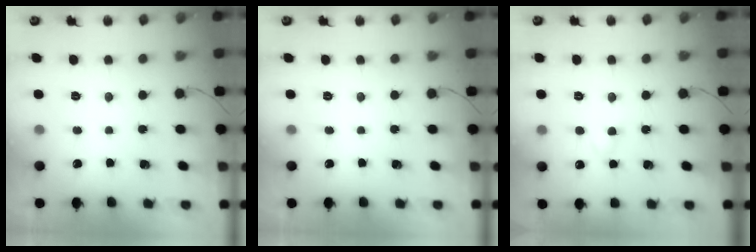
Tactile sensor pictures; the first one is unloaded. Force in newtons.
{"total": 0.0}
{"total": 2.7, "press": 2.5, "slide": 1.1}